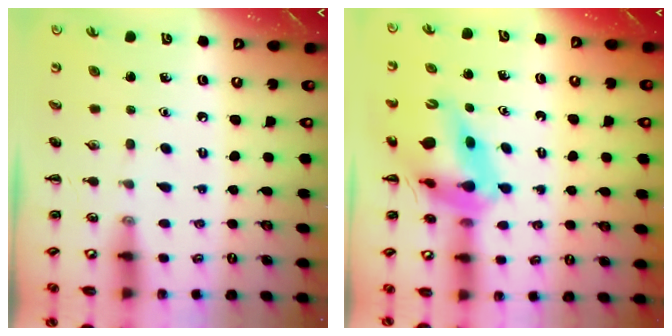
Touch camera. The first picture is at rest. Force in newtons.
{"total": 12.2, "press": 11.7, "slide": 3.4}